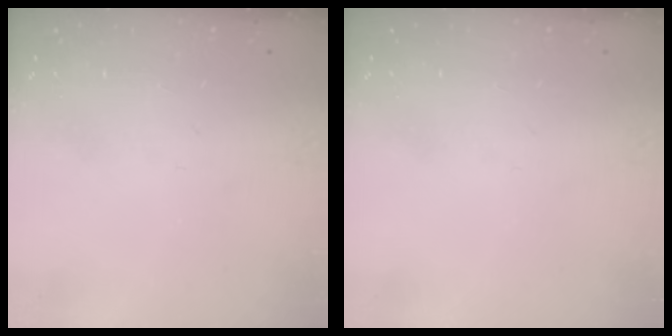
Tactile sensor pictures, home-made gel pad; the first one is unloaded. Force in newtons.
{"total": 0.0}